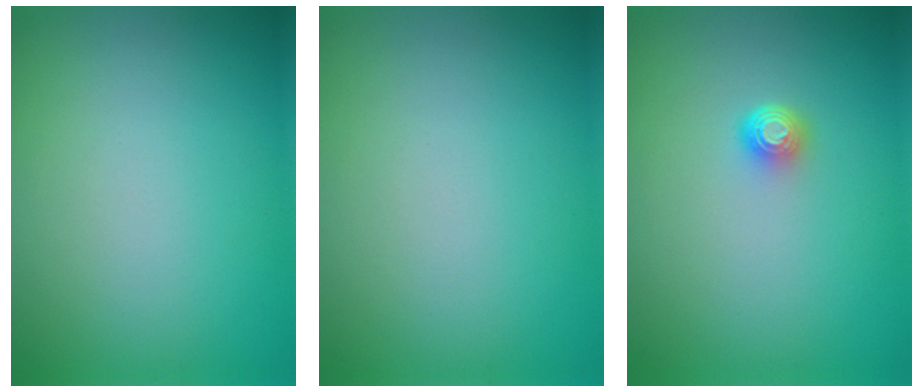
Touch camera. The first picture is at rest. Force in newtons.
{"total": 0.0}
{"total": 1.4, "press": 1.1, "slide": 1.0}